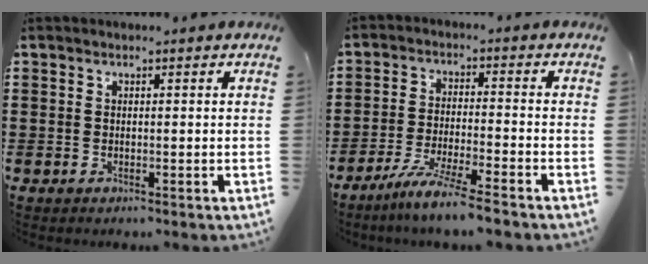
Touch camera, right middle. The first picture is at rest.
{"total": 6.5, "force": [-5.6, -0.6, 3.3], "torque": [-0.068, -0.018, -0.107]}